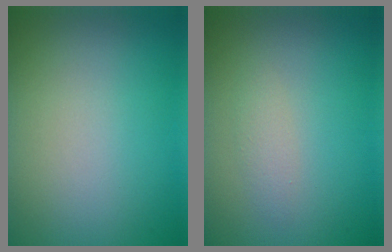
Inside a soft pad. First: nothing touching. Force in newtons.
{"total": 1.1, "press": 1.1, "slide": 0.0}